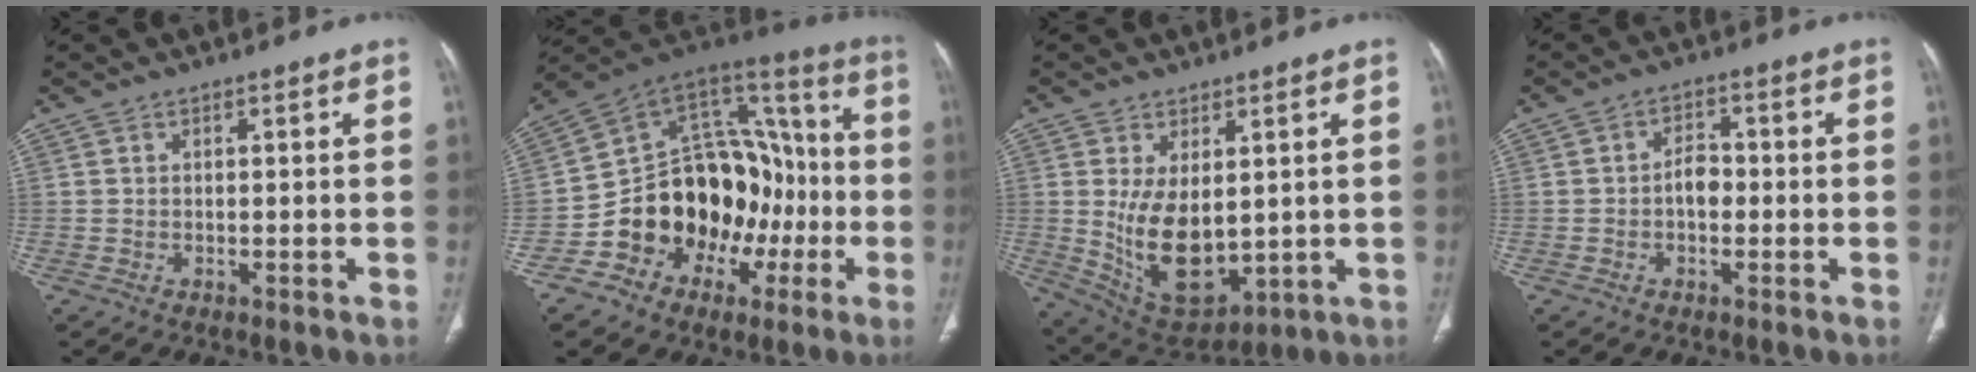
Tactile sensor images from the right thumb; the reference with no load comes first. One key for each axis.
{"total": 24.2, "fx": -5.7, "fy": 17.9, "fz": 15.2, "tx": -0.179, "ty": 0.089, "tz": -0.078}
{"total": 12.9, "fx": 0.8, "fy": 7.3, "fz": 10.6, "tx": -0.167, "ty": -0.017, "tz": 0.046}
{"total": 3.7, "fx": -0.7, "fy": 2.4, "fz": 2.7, "tx": -0.030, "ty": 0.015, "tz": -0.018}